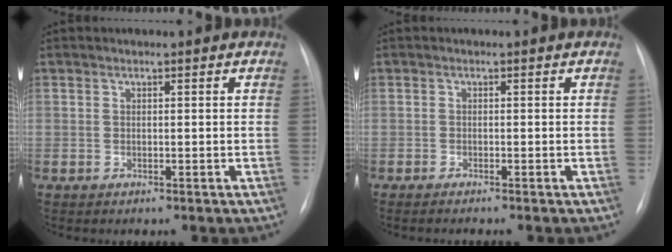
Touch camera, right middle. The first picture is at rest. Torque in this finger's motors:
{"motor_torque": [0.54, -0.87, 0.10, 0.01]}